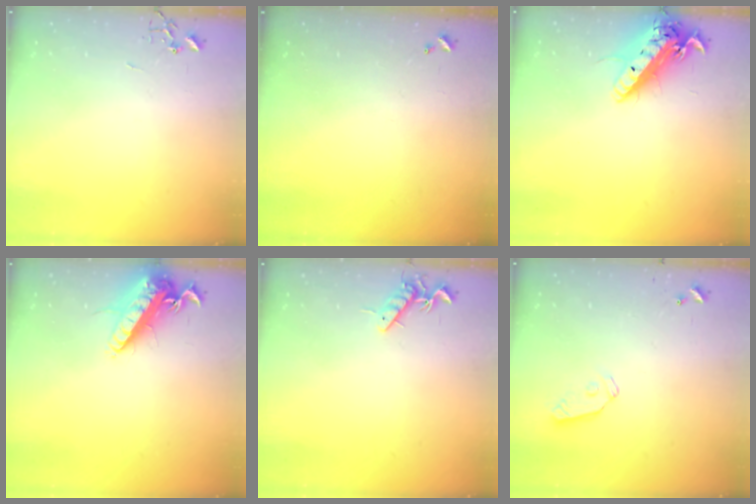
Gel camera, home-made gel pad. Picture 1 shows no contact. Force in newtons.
{"total": 0.0}
{"total": 17.4, "press": 16.9, "slide": 4.1}
{"total": 15.9, "press": 15.5, "slide": 3.3}
{"total": 7.6, "press": 7.5, "slide": 0.8}
{"total": 5.5, "press": 5.5, "slide": 0.2}